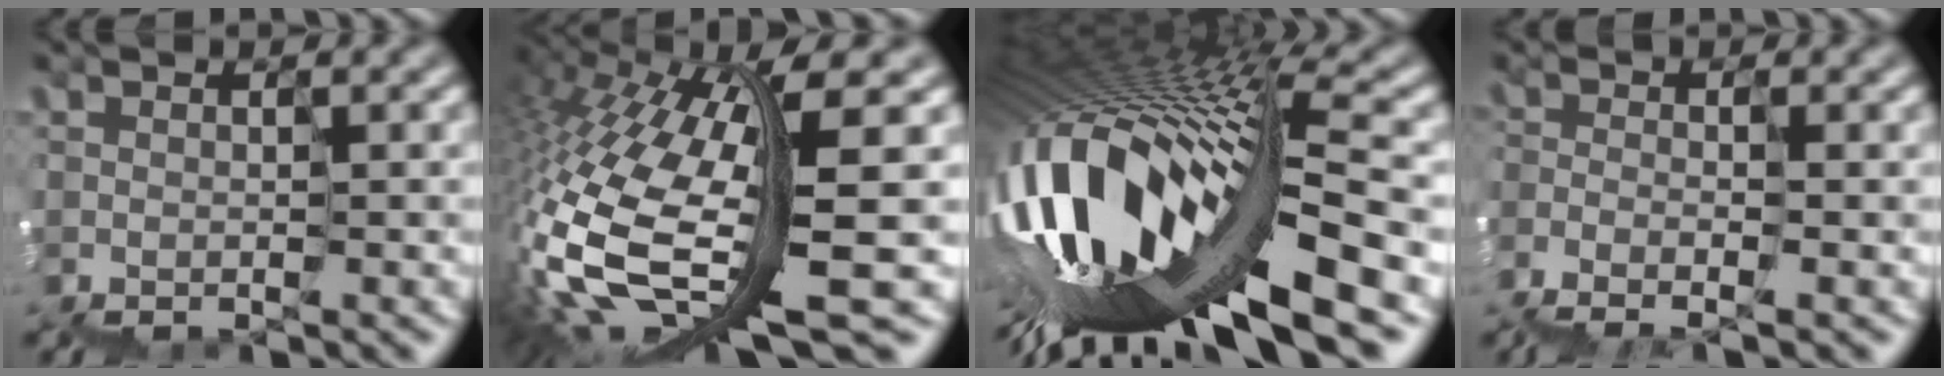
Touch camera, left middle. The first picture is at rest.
{"total": 11.5, "force": [-2.1, 3.3, 10.8], "torque": [-0.272, -0.013, -0.025]}
{"total": 13.7, "force": [-6.0, 4.6, 11.5], "torque": [-0.221, -0.006, -0.094]}
{"total": 2.1, "force": [-2.0, -0.3, -0.3], "torque": [-0.014, 0.002, -0.052]}